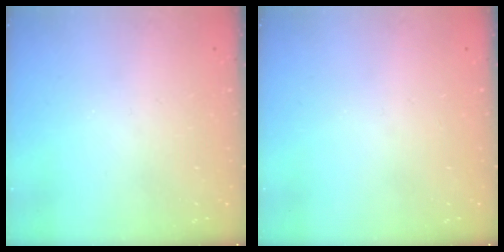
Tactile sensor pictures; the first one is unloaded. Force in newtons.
{"total": 0.0}